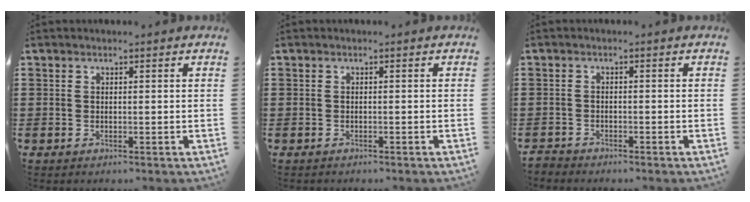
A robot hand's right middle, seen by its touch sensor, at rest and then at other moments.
{"total": 0.6, "force": [-0.6, 0.2, -0.1], "torque": [0.001, 0.003, -0.013]}
{"total": 1.9, "force": [-1.9, 0.4, -0.2], "torque": [-0.003, 0.002, -0.043]}